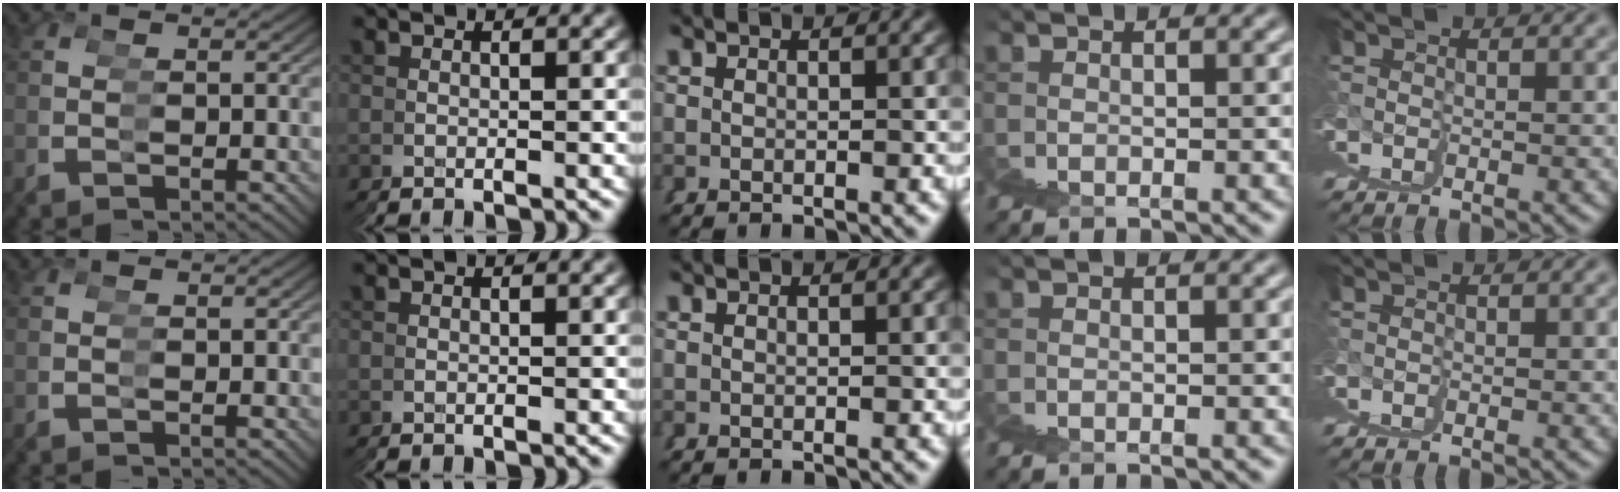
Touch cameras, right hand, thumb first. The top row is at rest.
{}